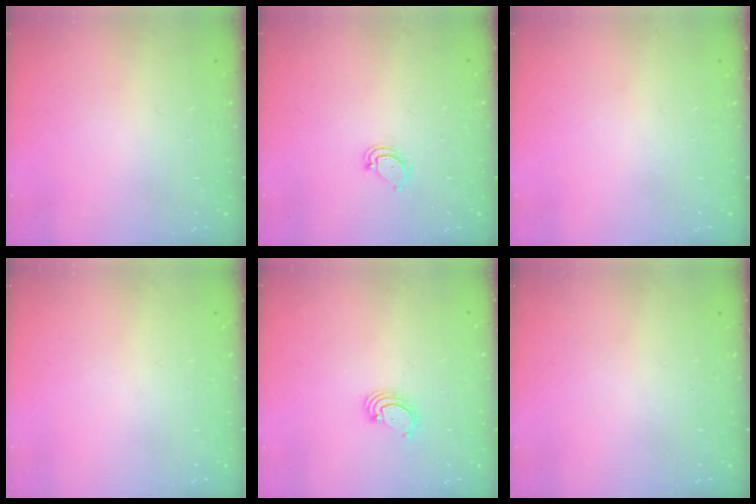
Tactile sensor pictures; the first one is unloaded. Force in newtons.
{"total": 3.4, "press": 3.3, "slide": 0.5}
{"total": 0.0}
{"total": 0.0}
{"total": 2.7, "press": 2.7, "slide": 0.3}
{"total": 0.0}